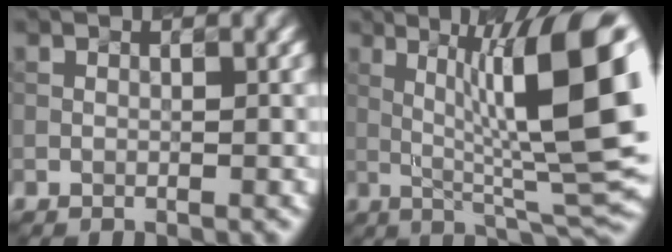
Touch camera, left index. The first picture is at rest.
{"total": 13.7, "force": [2.1, 2.9, 13.2], "torque": [-0.192, 0.015, 0.044]}